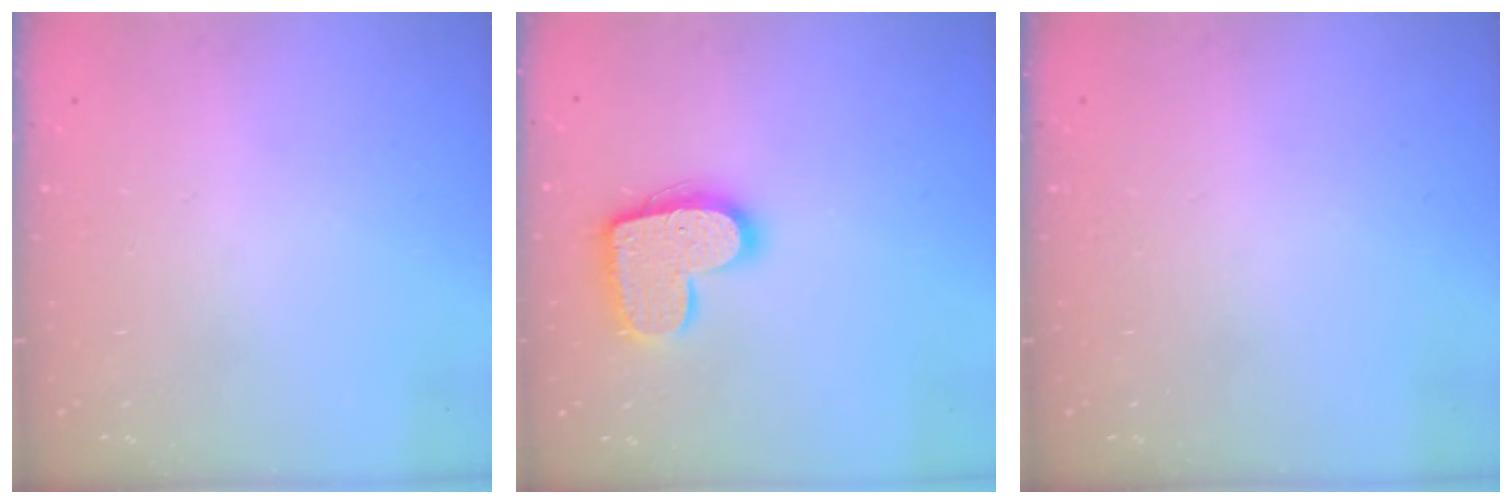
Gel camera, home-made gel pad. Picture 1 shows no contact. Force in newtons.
{"total": 15.0, "press": 15.0, "slide": 0.7}
{"total": 0.0}